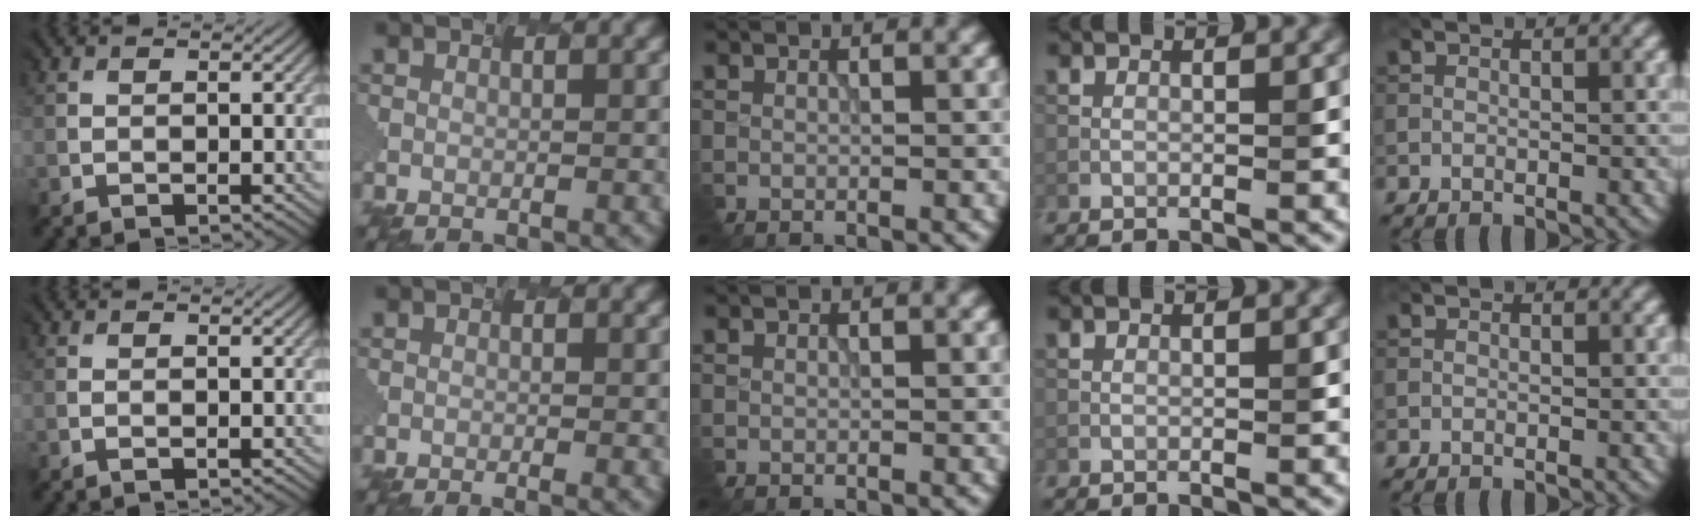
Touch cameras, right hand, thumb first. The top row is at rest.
{"index": {"total": 1.7, "force": [-0.4, 0.6, 1.6], "torque": [-0.003, 0.001, -0.011]}}